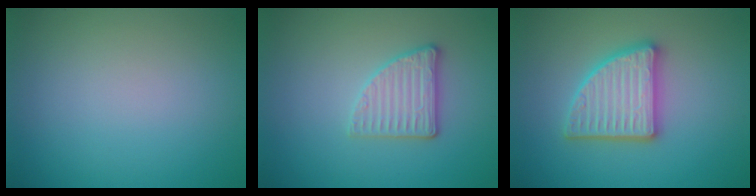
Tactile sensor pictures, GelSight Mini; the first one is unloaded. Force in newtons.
{"total": 2.8, "press": 2.7, "slide": 0.8}
{"total": 4.9, "press": 4.9, "slide": 0.7}